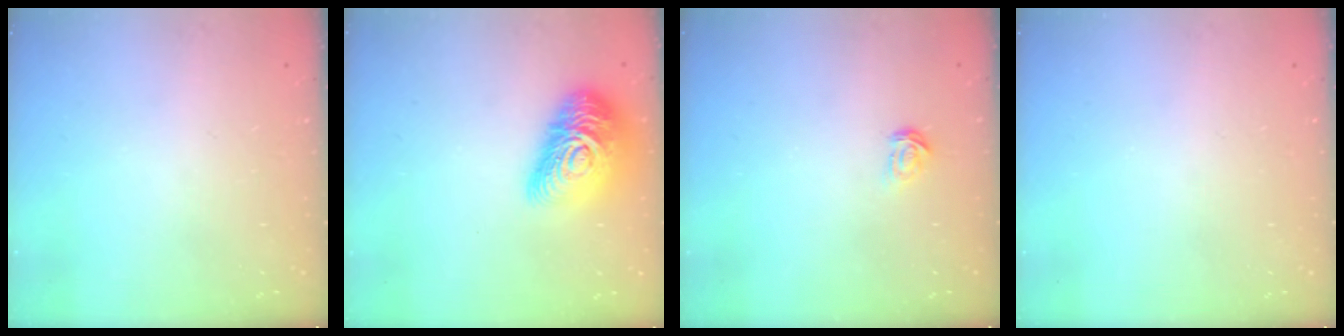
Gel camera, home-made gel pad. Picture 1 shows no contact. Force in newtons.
{"total": 19.8, "press": 19.7, "slide": 1.1}
{"total": 1.8, "press": 1.7, "slide": 0.2}
{"total": 0.0}